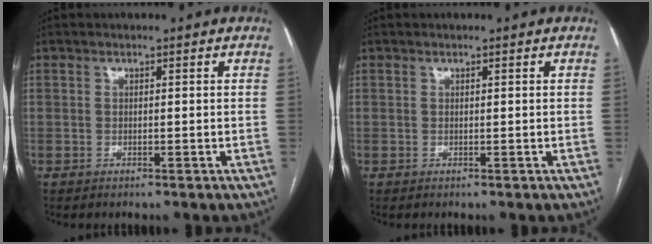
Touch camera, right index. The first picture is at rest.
{"total": 0.0}